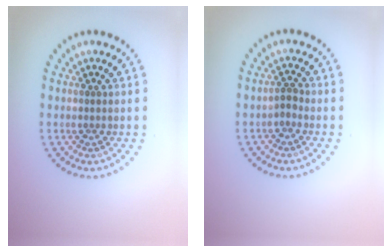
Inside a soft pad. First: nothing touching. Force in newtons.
{"total": 1.0, "press": 0.7, "slide": 0.6}